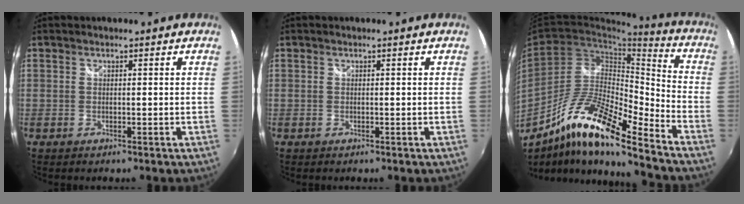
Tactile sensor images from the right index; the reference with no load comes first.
{"total": 0.0}
{"total": 16.8, "force": [-11.9, 2.6, 11.6], "torque": [-0.213, -0.001, -0.232]}